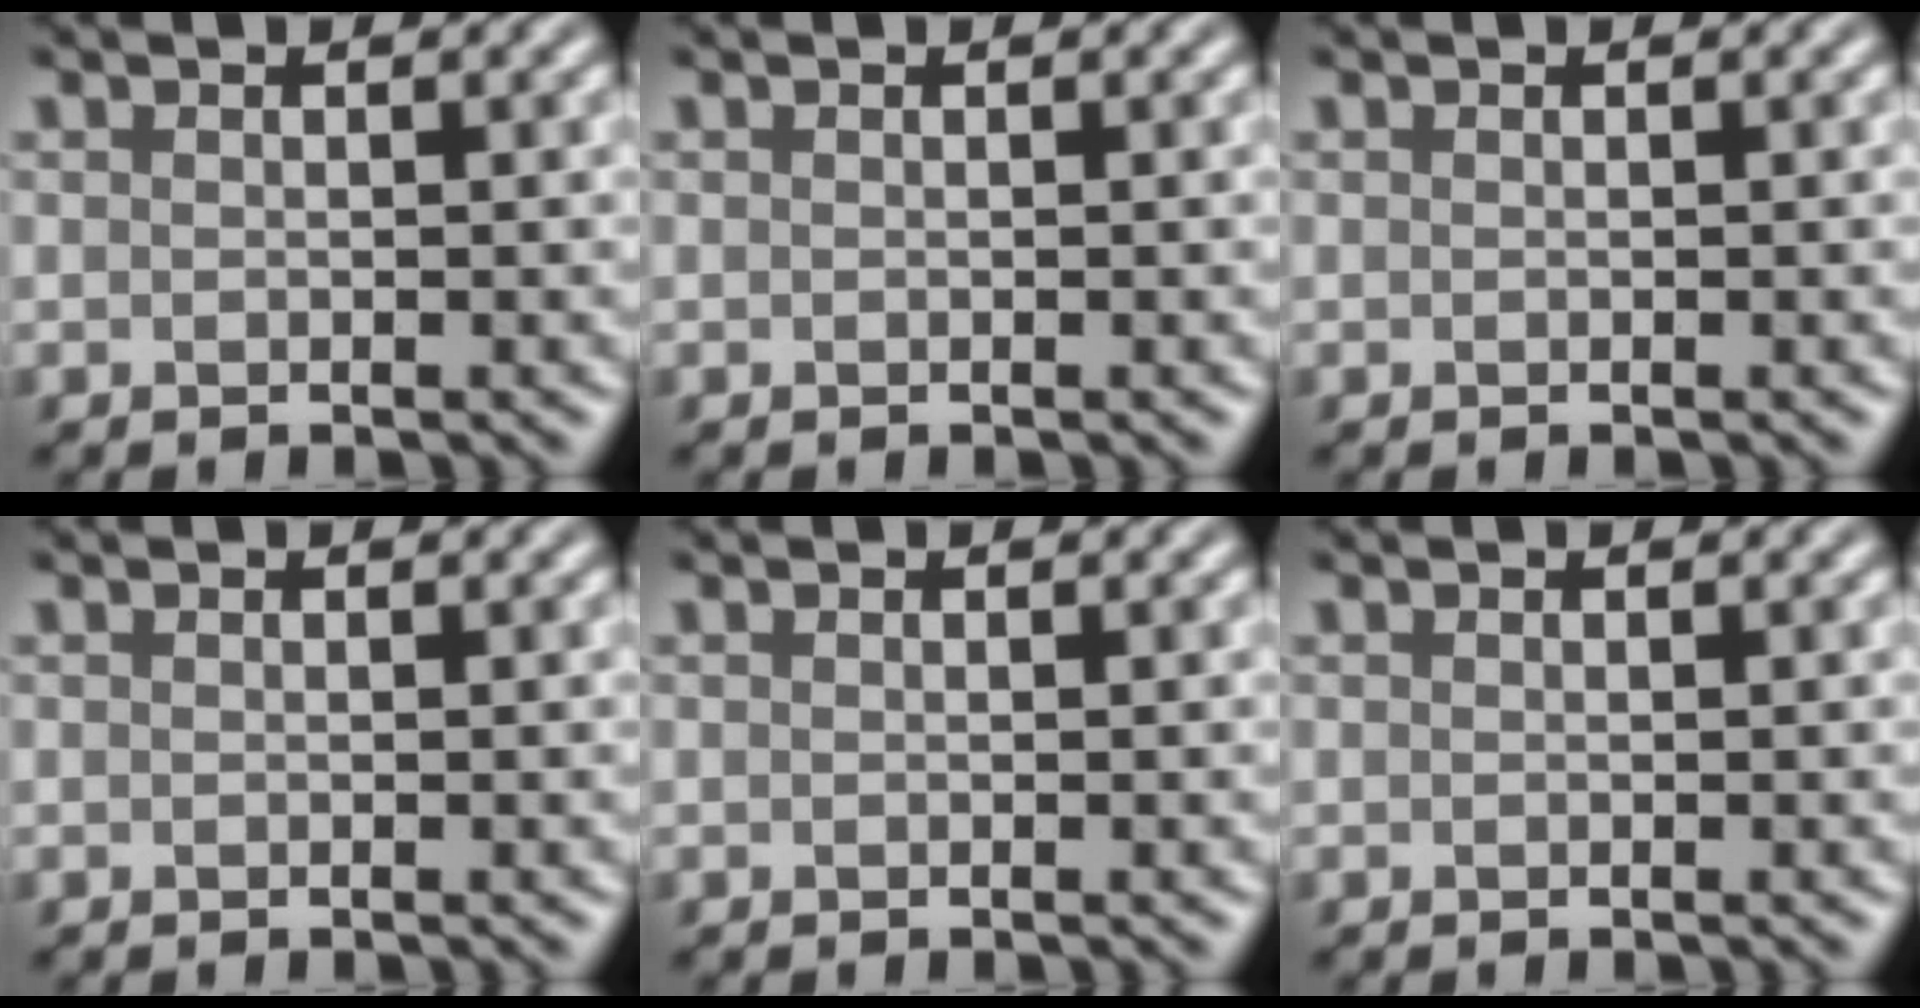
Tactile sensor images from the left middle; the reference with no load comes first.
{"total": 0.0}
{"total": 0.0}
{"total": 0.0}
{"total": 0.0}
{"total": 0.0}